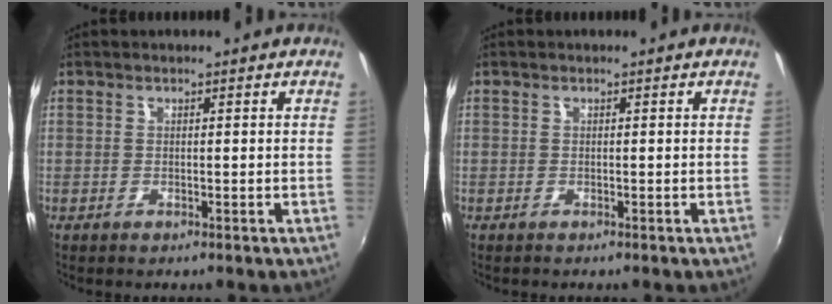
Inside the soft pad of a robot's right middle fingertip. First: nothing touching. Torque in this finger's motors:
{"motor_torque": [-1.86, -0.26, 0.00, 0.00]}